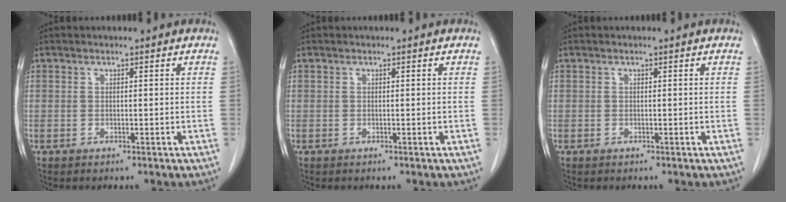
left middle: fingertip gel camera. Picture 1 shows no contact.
{"total": 0.0}
{"total": 0.0}